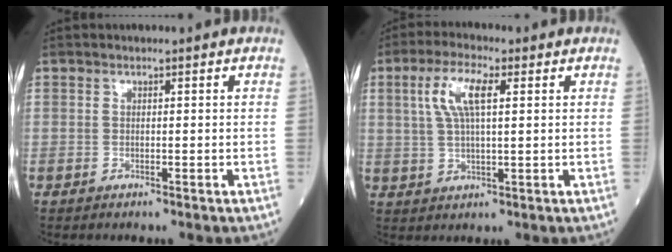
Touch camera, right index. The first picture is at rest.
{"total": 7.1, "force": [2.3, 1.8, 6.4], "torque": [-0.138, 0.013, 0.047]}